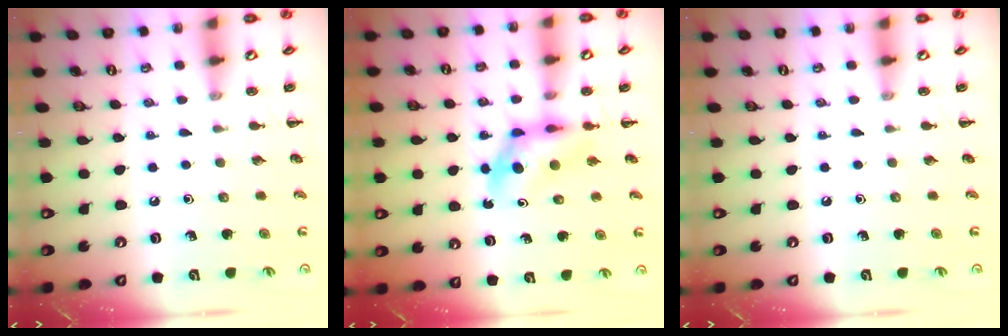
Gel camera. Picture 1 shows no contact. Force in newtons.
{"total": 5.6, "press": 5.5, "slide": 1.3}
{"total": 0.0}